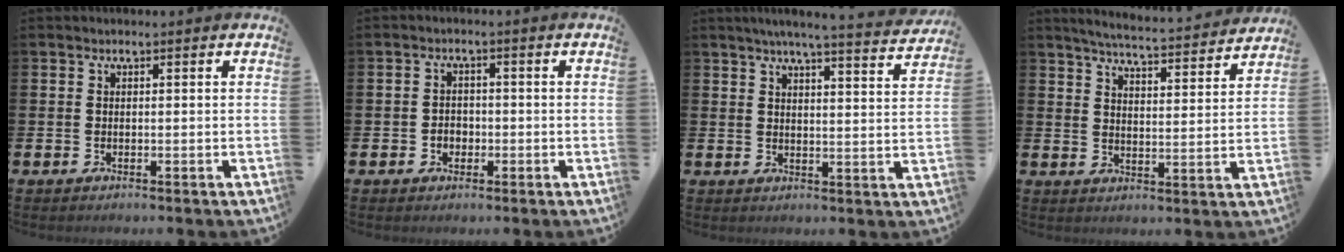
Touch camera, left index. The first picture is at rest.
{"total": 2.0, "force": [-0.7, 1.7, 0.8], "torque": [-0.003, 0.000, -0.019]}
{"total": 5.3, "force": [5.0, -0.5, 1.8], "torque": [-0.036, -0.031, 0.082]}
{"total": 5.5, "force": [5.3, -0.1, 1.2], "torque": [-0.036, -0.044, 0.090]}